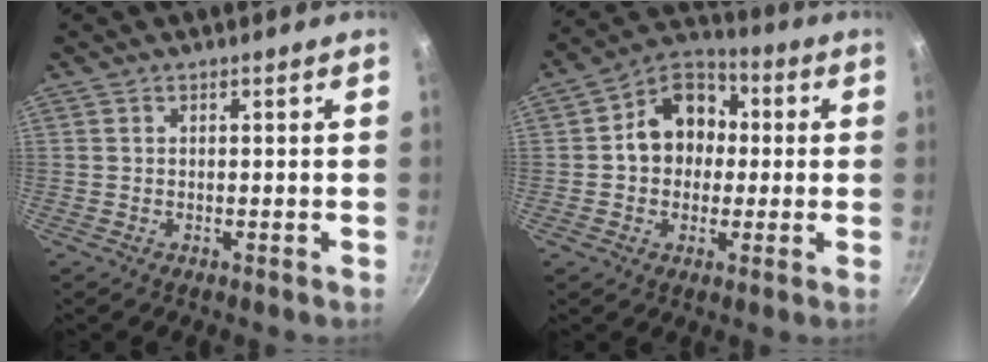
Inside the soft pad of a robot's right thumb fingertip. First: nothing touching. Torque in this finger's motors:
{"motor_torque": [-0.18, 0.36, 0.74, -0.60, 0.20]}